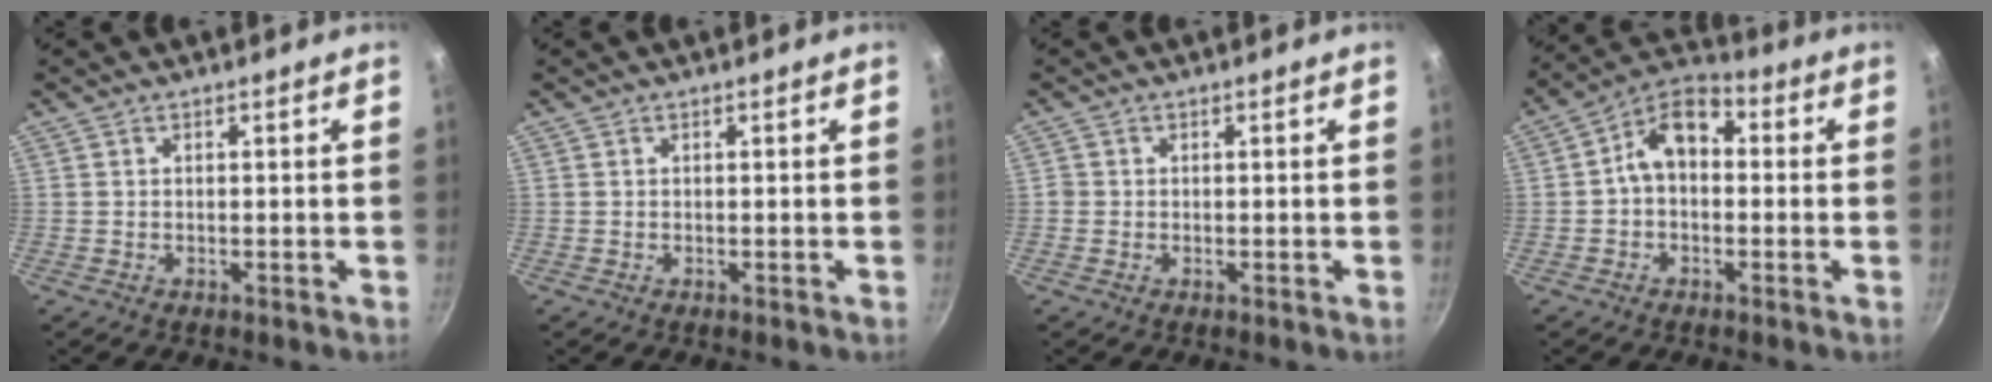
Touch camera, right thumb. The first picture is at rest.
{"total": 0.0}
{"total": 0.9, "force": [-0.3, 0.8, 0.2], "torque": [-0.002, 0.001, -0.007]}
{"total": 9.5, "force": [0.4, 6.6, 6.8], "torque": [-0.087, 0.035, -0.013]}